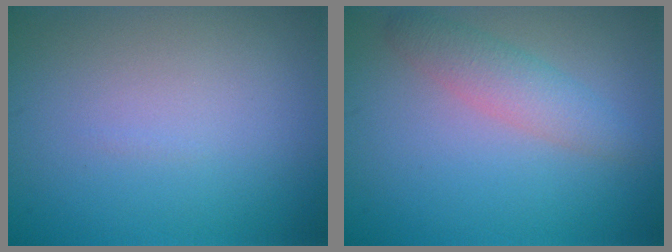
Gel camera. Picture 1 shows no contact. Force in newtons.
{"total": 2.7, "press": 2.7, "slide": 0.1}